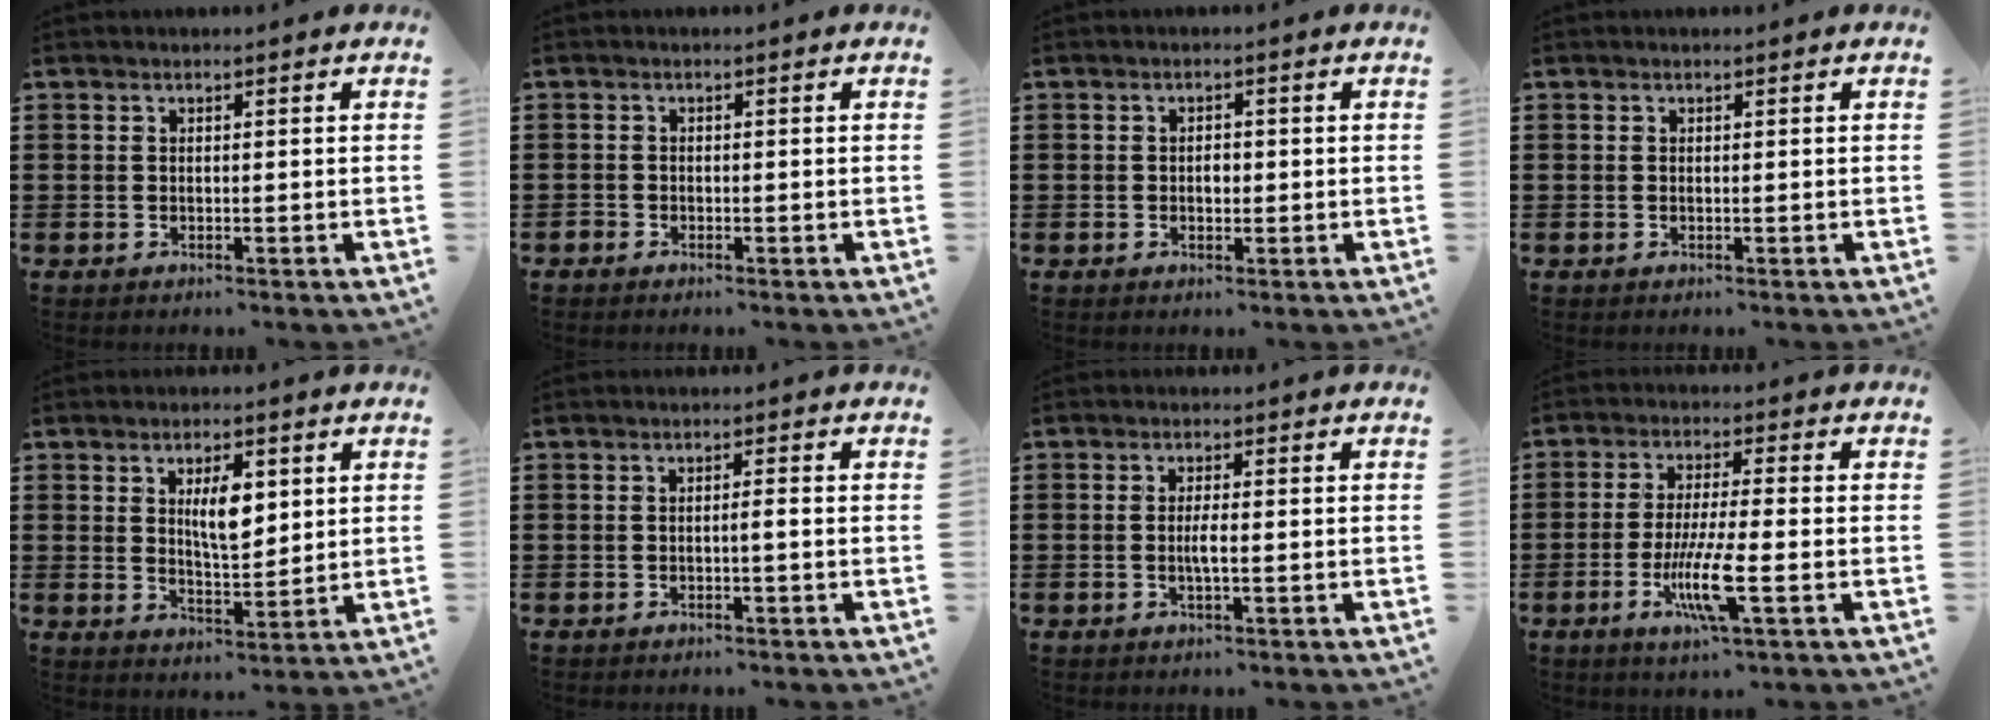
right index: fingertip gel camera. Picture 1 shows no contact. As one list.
[{"total": 0.9, "force": [-0.8, 0.4, 0.1], "torque": [-0.003, 0.000, -0.019]}, {"total": 1.4, "force": [-0.2, 0.7, 1.2], "torque": [-0.024, 0.000, -0.005]}, {"total": 0.0}, {"total": 5.7, "force": [1.8, 2.1, 5.0], "torque": [-0.088, -0.001, 0.027]}, {"total": 1.1, "force": [-0.5, -0.1, 1.0], "torque": [-0.016, -0.003, -0.010]}, {"total": 2.3, "force": [-0.6, 0.0, 2.2], "torque": [-0.047, -0.009, -0.012]}, {"total": 8.7, "force": [-2.9, 1.1, 8.1], "torque": [-0.158, -0.016, -0.053]}]